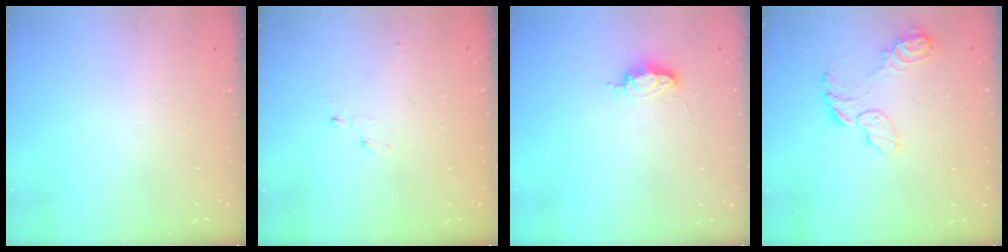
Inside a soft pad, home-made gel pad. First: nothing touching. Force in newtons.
{"total": 2.8, "press": 2.8, "slide": 0.3}
{"total": 4.0, "press": 3.9, "slide": 0.5}
{"total": 9.3, "press": 9.3, "slide": 0.9}